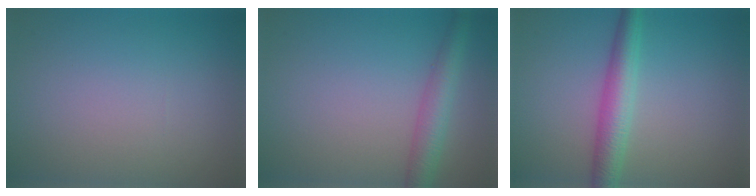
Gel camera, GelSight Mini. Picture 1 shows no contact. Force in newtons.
{"total": 3.5, "press": 3.5, "slide": 0.1}
{"total": 4.0, "press": 4.0, "slide": 0.1}